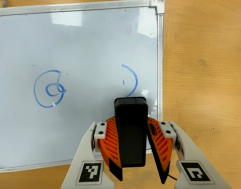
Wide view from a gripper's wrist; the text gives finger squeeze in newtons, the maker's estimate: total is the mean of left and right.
{"total": 7.7, "left": 8.3, "right": 7.1}